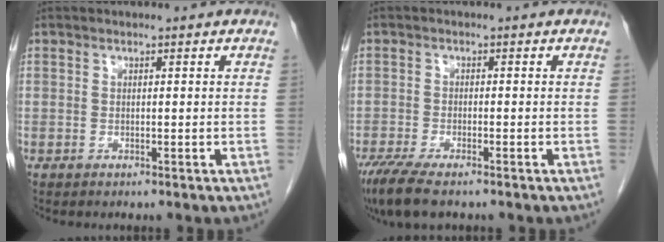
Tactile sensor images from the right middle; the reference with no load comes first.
{"total": 7.4, "force": [-5.6, 1.7, 4.5], "torque": [-0.078, -0.019, -0.096]}